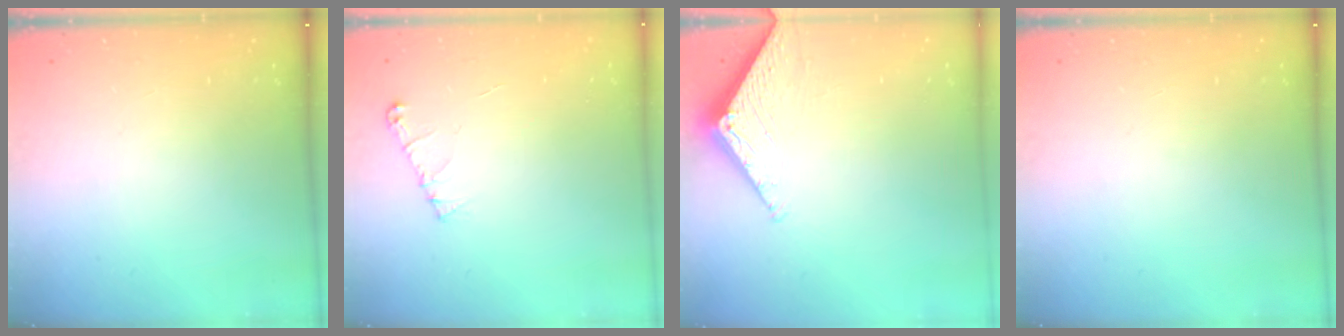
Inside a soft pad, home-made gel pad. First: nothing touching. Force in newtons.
{"total": 5.9, "press": 5.9, "slide": 0.7}
{"total": 2.8, "press": 2.8, "slide": 0.3}
{"total": 0.0}